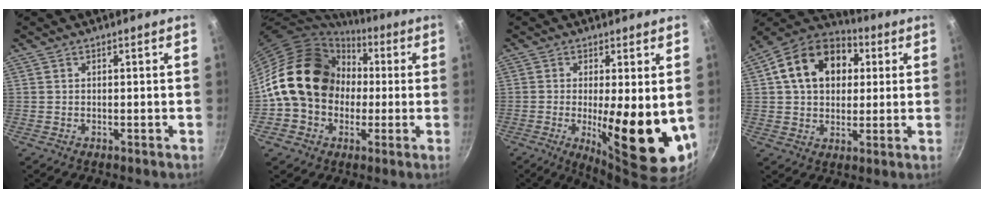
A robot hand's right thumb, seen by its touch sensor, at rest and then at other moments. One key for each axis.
{"total": 19.0, "fx": 1.2, "fy": 15.8, "fz": 10.5, "tx": -0.154, "ty": 0.047, "tz": 0.023}
{"total": 14.8, "fx": -1.2, "fy": 4.3, "fz": 14.1, "tx": -0.192, "ty": -0.021, "tz": -0.009}
{"total": 17.6, "fx": 4.4, "fy": 13.0, "fz": 11.1, "tx": -0.166, "ty": 0.024, "tz": 0.059}